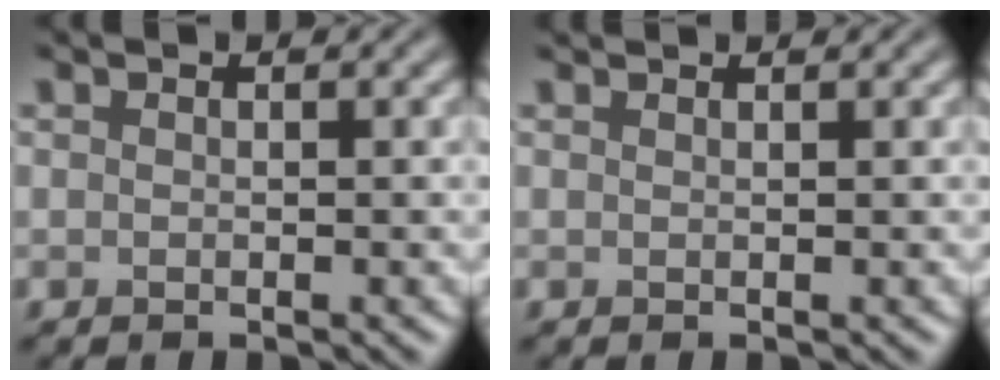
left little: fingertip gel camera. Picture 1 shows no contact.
{"total": 1.2, "force": [1.1, 0.1, 0.3], "torque": [-0.007, -0.003, 0.009]}